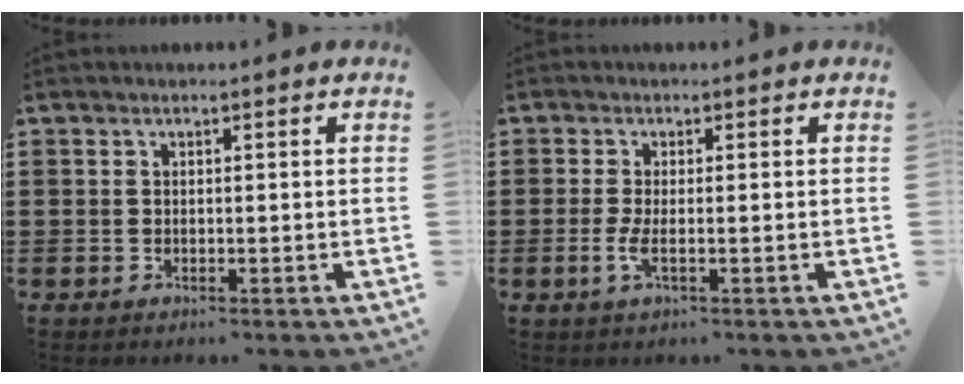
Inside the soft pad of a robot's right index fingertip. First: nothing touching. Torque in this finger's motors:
{"motor_torque": [0.62, 1.52, 0.05, 0.02]}